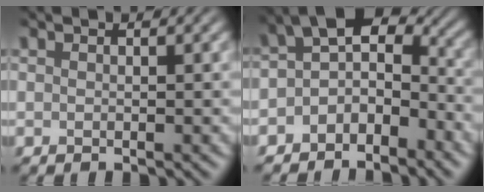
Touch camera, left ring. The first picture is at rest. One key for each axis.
{"total": 4.1, "fx": -1.9, "fy": 2.3, "fz": 2.8, "tx": -0.032, "ty": 0.008, "tz": -0.048}